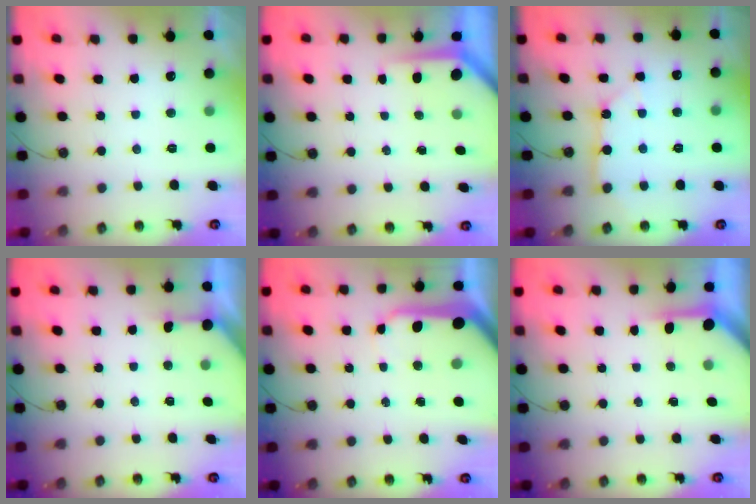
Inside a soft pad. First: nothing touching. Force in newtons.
{"total": 3.8, "press": 3.8, "slide": 0.3}
{"total": 7.4, "press": 7.4, "slide": 0.7}
{"total": 2.7, "press": 2.7, "slide": 0.3}
{"total": 12.0, "press": 11.9, "slide": 1.1}
{"total": 3.9, "press": 3.9, "slide": 0.3}